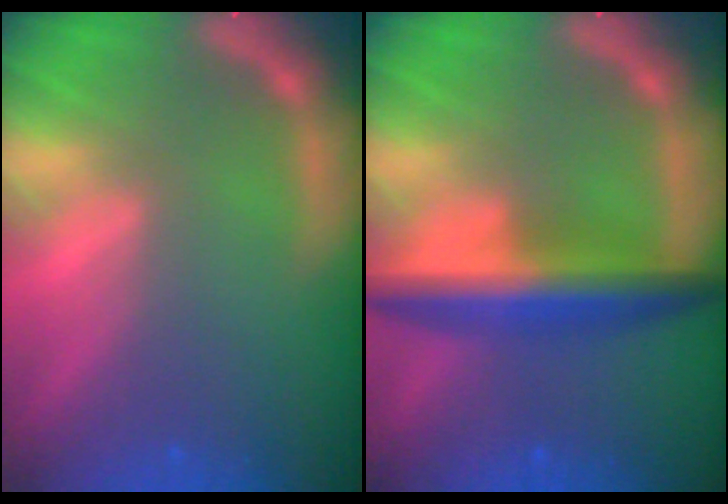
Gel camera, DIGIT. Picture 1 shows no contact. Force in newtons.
{"total": 6.5}